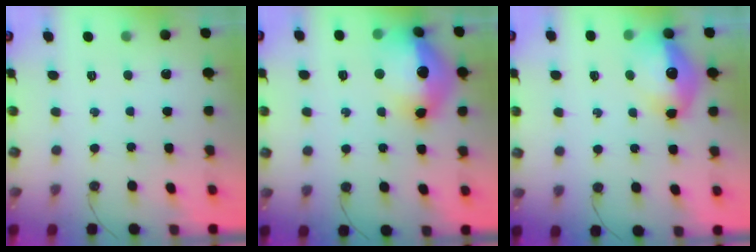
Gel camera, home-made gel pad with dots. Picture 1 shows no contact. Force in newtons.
{"total": 22.1, "press": 19.7, "slide": 10.2}
{"total": 13.7, "press": 13.6, "slide": 1.2}